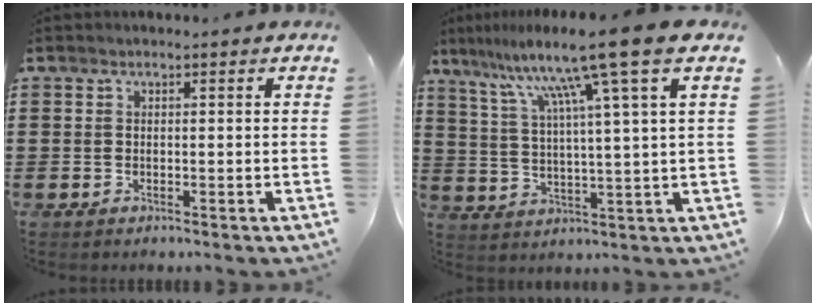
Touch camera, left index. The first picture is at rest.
{"total": 11.9, "force": [7.7, -1.5, 9.0], "torque": [-0.200, -0.027, 0.114]}